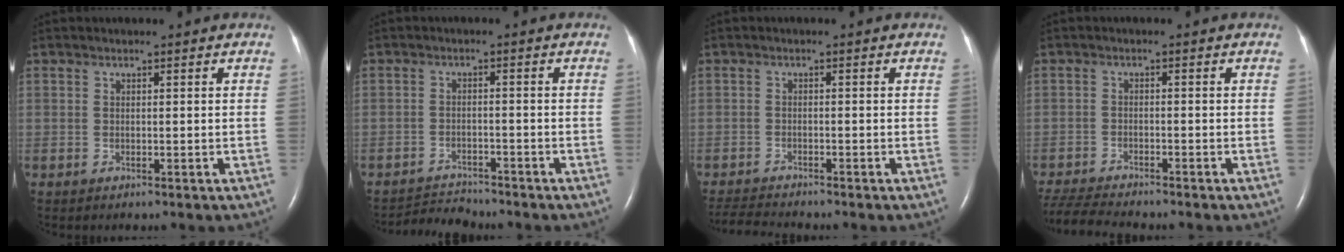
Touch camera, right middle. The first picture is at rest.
{"total": 3.9, "force": [-3.8, 0.0, -0.8], "torque": [0.010, -0.012, -0.064]}
{"total": 4.2, "force": [-4.1, -0.5, 0.8], "torque": [-0.017, -0.021, -0.072]}
{"total": 7.4, "force": [-7.0, 0.2, 2.4], "torque": [-0.045, -0.019, -0.120]}